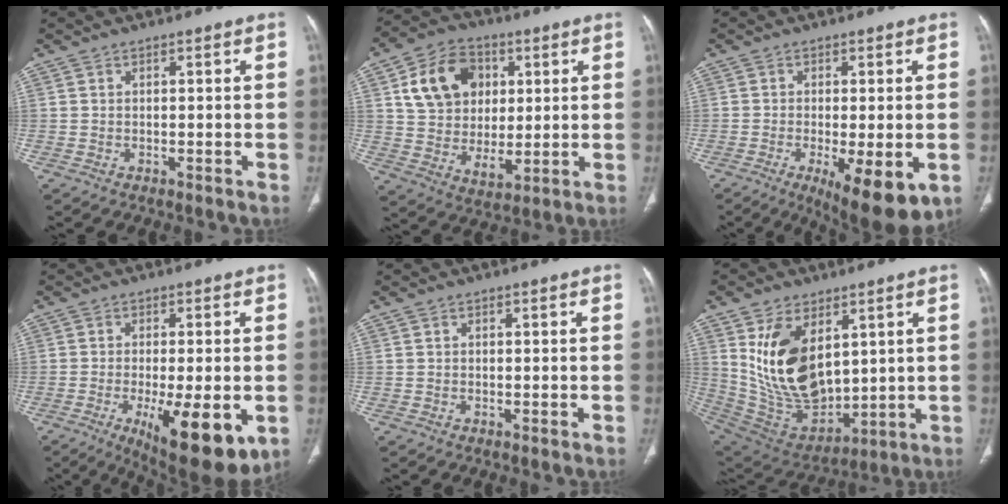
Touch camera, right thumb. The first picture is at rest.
{"total": 15.6, "force": [4.8, 11.8, 9.0], "torque": [-0.124, -0.010, 0.088]}
{"total": 12.0, "force": [-4.4, 3.7, 10.5], "torque": [-0.147, -0.016, -0.057]}
{"total": 15.5, "force": [-5.0, 5.0, 13.8], "torque": [-0.175, -0.018, -0.059]}
{"total": 0.0}
{"total": 18.8, "force": [5.4, 11.4, 14.0], "torque": [-0.229, -0.031, 0.132]}